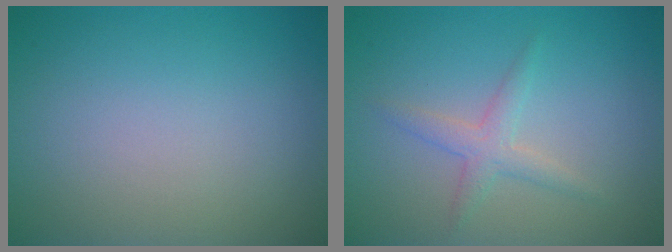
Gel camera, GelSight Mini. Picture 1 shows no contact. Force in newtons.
{"total": 1.9, "press": 1.9, "slide": 0.0}